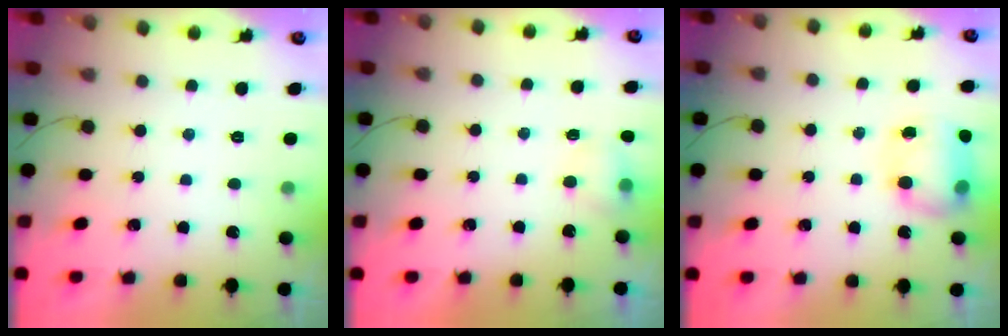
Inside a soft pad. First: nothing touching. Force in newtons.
{"total": 4.1, "press": 4.0, "slide": 1.1}
{"total": 12.1, "press": 9.7, "slide": 7.2}